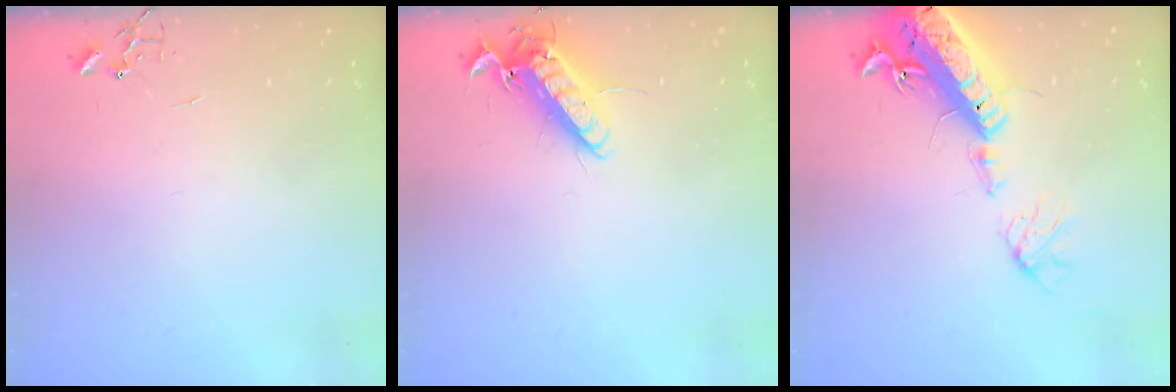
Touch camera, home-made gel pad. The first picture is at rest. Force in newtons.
{"total": 12.8, "press": 12.7, "slide": 1.8}
{"total": 20.3, "press": 19.8, "slide": 4.4}